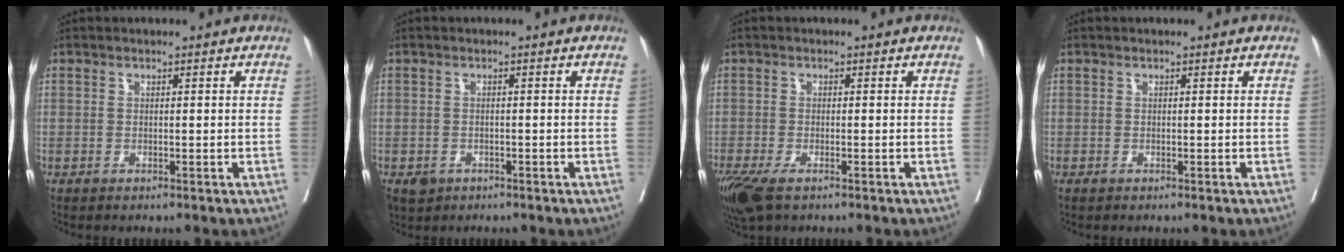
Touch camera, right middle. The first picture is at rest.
{"total": 2.8, "force": [-1.6, 2.2, 0.6], "torque": [-0.009, 0.001, -0.021]}
{"total": 6.1, "force": [-3.9, 2.2, 4.1], "torque": [-0.086, -0.019, -0.070]}
{"total": 0.0}